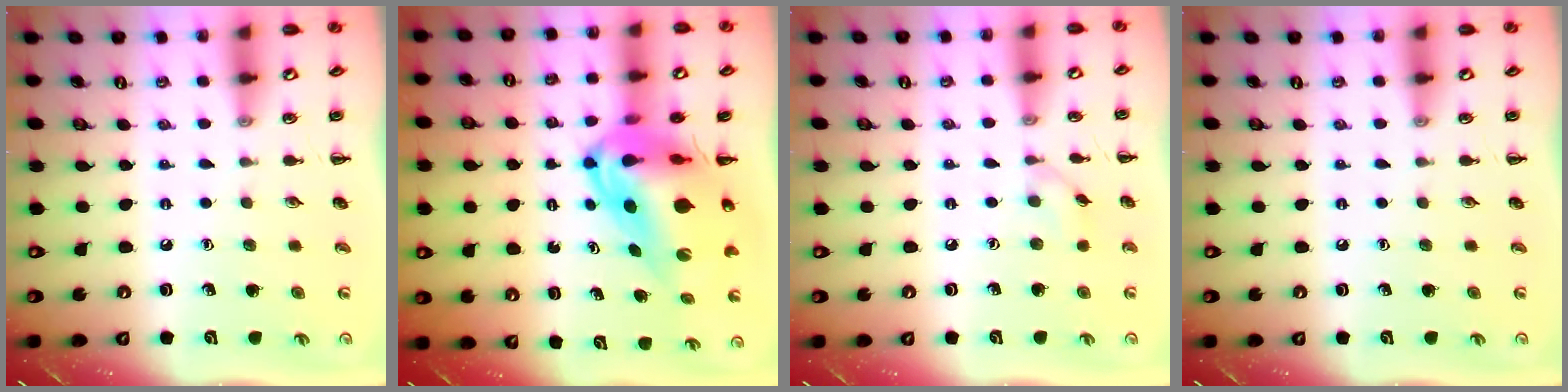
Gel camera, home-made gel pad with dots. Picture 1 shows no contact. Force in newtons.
{"total": 14.3, "press": 13.6, "slide": 4.6}
{"total": 3.9, "press": 3.6, "slide": 1.6}
{"total": 0.0}